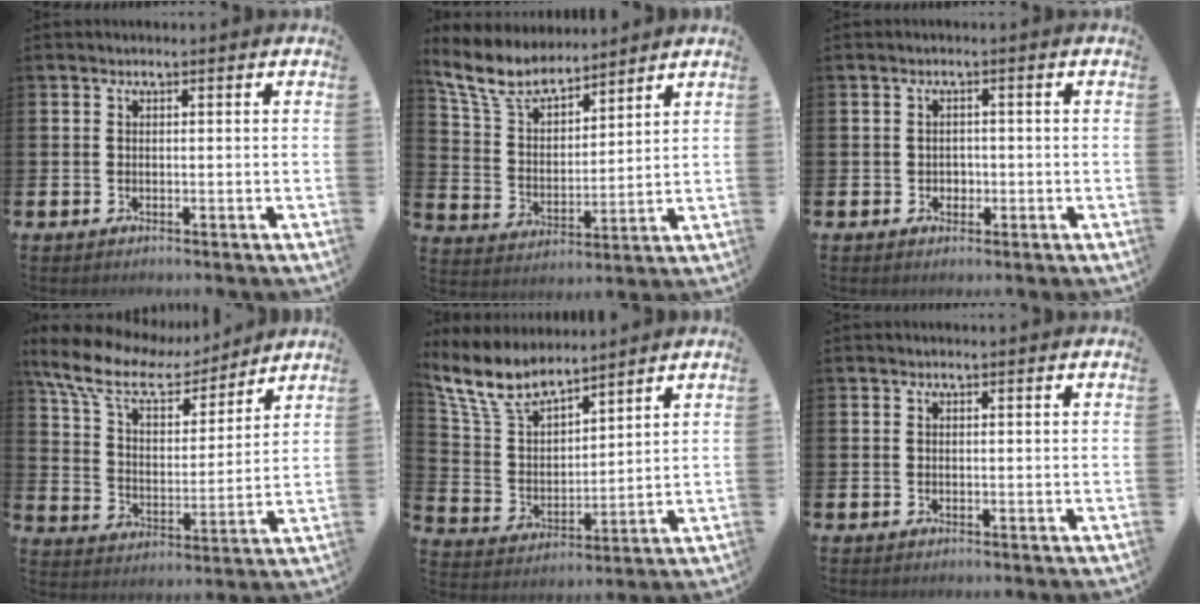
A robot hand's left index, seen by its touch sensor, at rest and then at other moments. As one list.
[{"total": 8.4, "force": [7.5, 2.7, 2.8], "torque": [-0.093, -0.037, 0.135]}, {"total": 1.4, "force": [-0.1, 1.3, 0.4], "torque": [0.001, 0.002, -0.008]}, {"total": 10.4, "force": [8.3, 4.3, 4.5], "torque": [-0.121, -0.048, 0.144]}, {"total": 8.9, "force": [7.9, 2.8, 3.0], "torque": [-0.098, -0.038, 0.146]}, {"total": 0.0}]